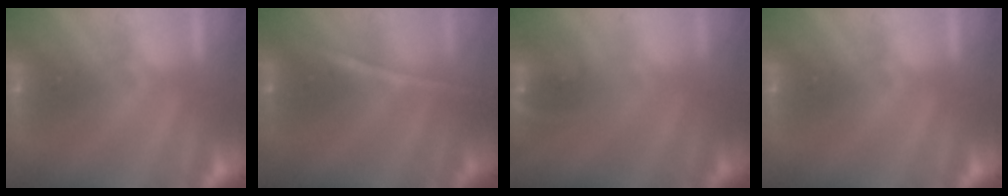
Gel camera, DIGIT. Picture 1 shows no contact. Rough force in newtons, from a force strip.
{"total": 1.3}
{"total": 1.3}
{"total": 0.0}